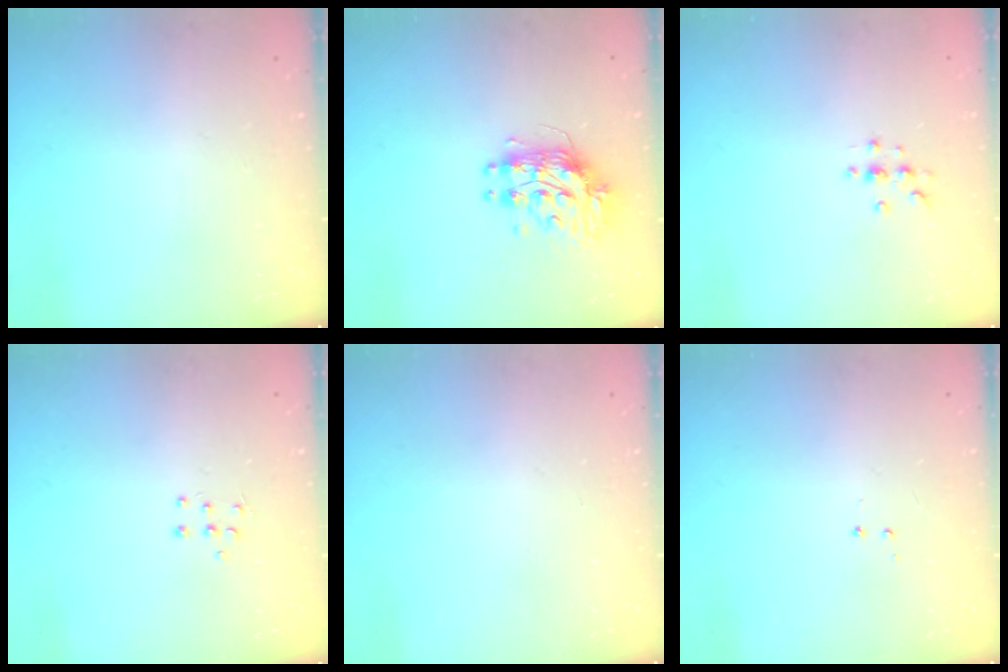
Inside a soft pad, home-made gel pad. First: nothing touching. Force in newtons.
{"total": 9.0, "press": 8.9, "slide": 0.7}
{"total": 3.0, "press": 3.0, "slide": 0.4}
{"total": 5.0, "press": 4.9, "slide": 0.5}
{"total": 0.0}
{"total": 3.5, "press": 3.5, "slide": 0.5}